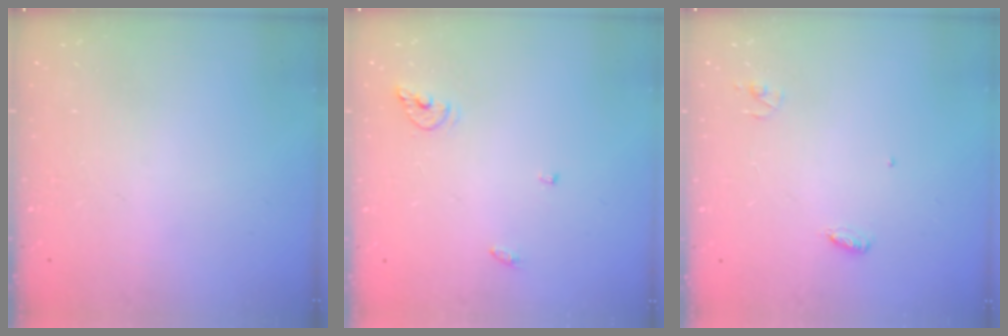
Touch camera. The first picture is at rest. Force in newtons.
{"total": 6.1, "press": 6.1, "slide": 0.6}
{"total": 3.8, "press": 3.7, "slide": 0.4}